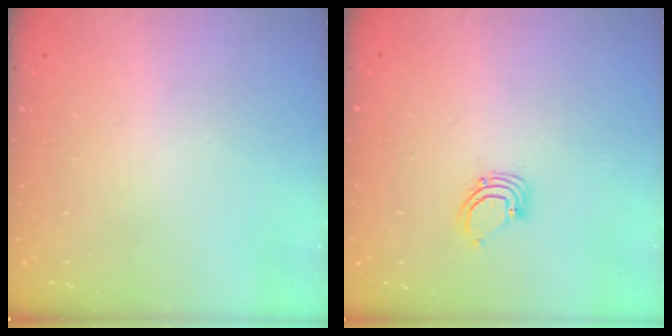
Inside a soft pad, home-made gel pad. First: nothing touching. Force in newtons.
{"total": 3.2, "press": 3.2, "slide": 0.2}